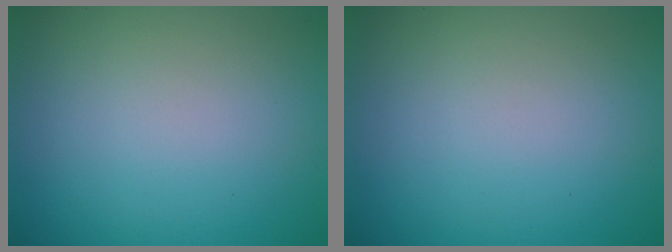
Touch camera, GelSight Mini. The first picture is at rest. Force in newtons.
{"total": 0.0}